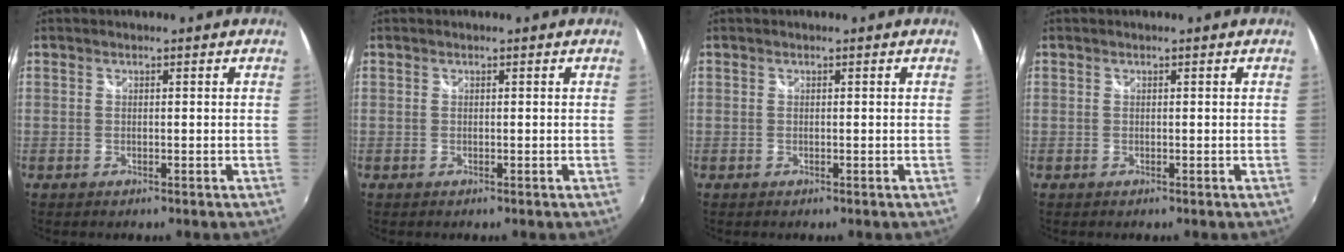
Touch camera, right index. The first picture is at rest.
{"total": 0.0}
{"total": 0.0}
{"total": 0.0}